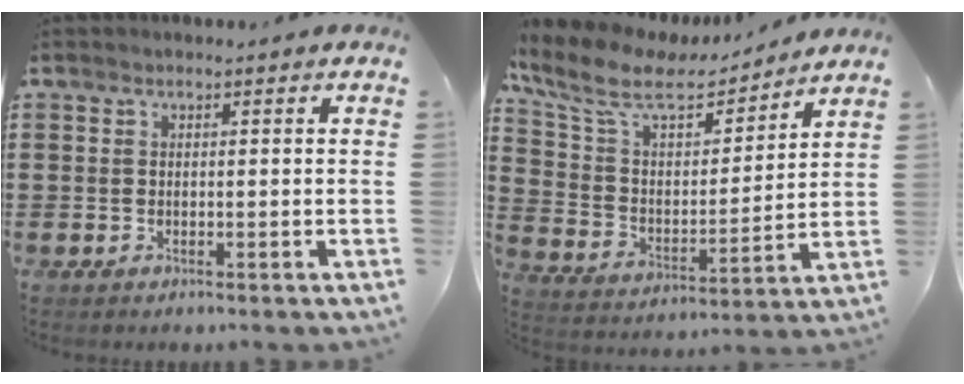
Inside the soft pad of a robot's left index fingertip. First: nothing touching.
{"total": 9.8, "force": [7.8, 3.2, 5.0], "torque": [-0.132, -0.040, 0.133]}